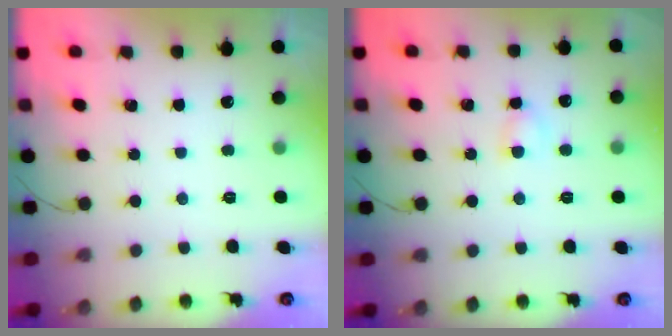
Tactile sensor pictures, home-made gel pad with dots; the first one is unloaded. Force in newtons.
{"total": 3.4, "press": 3.2, "slide": 1.2}